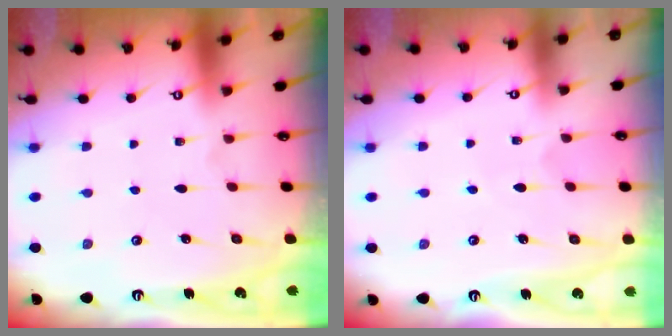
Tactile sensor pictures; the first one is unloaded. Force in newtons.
{"total": 3.9, "press": 3.9, "slide": 0.4}